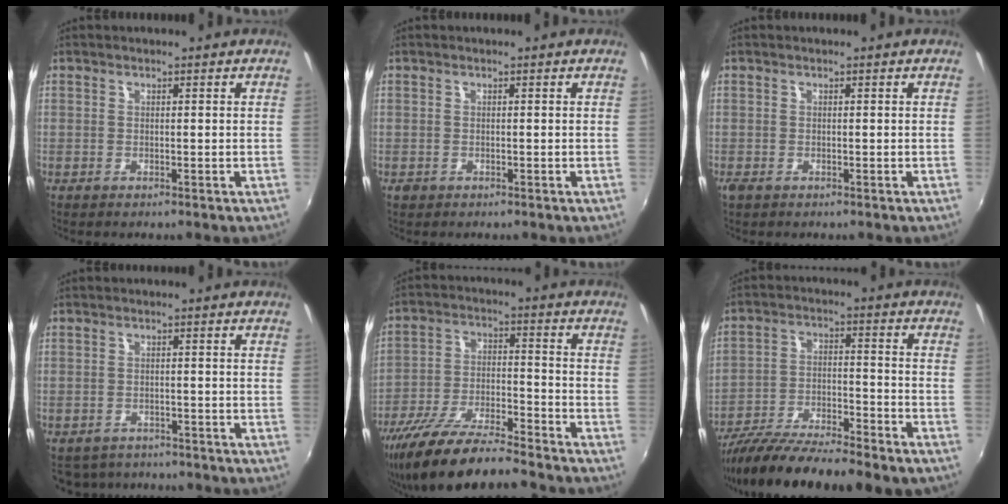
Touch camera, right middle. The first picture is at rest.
{"total": 0.8, "force": [-0.5, 0.6, 0.2], "torque": [-0.005, -0.003, -0.010]}
{"total": 0.9, "force": [-0.6, 0.5, 0.4], "torque": [-0.010, -0.004, -0.013]}
{"total": 6.2, "force": [-5.4, 2.7, 1.3], "torque": [-0.039, -0.009, -0.081]}
{"total": 17.0, "force": [-14.3, 2.6, 8.8], "torque": [-0.181, -0.034, -0.254]}
{"total": 18.8, "force": [-15.8, 2.6, 9.8], "torque": [-0.190, -0.043, -0.260]}